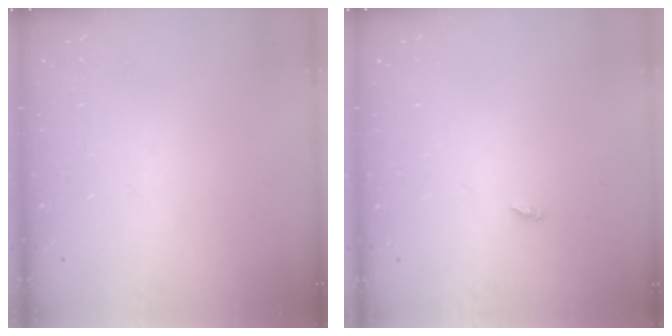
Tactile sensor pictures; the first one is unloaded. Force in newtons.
{"total": 1.8, "press": 1.8, "slide": 0.2}